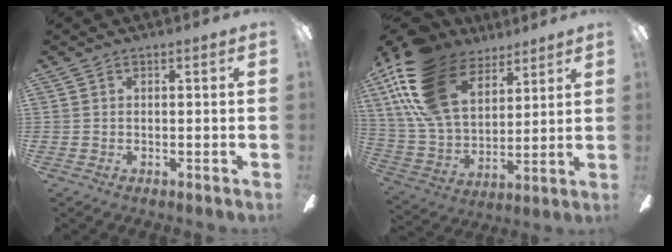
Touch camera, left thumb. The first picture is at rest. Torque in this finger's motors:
{"motor_torque": [2.50, 2.51, 1.39, -1.38, 0.21]}